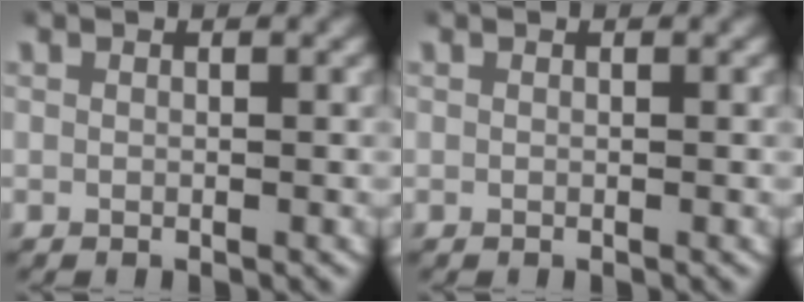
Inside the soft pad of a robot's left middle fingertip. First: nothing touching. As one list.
[{"total": 0.0}]